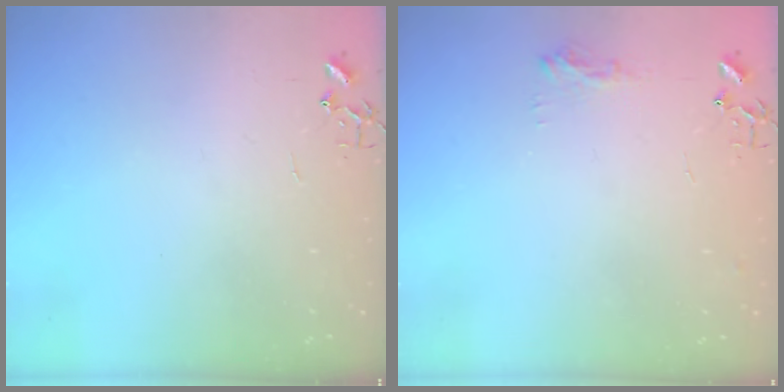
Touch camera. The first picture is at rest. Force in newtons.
{"total": 8.2, "press": 8.2, "slide": 0.9}